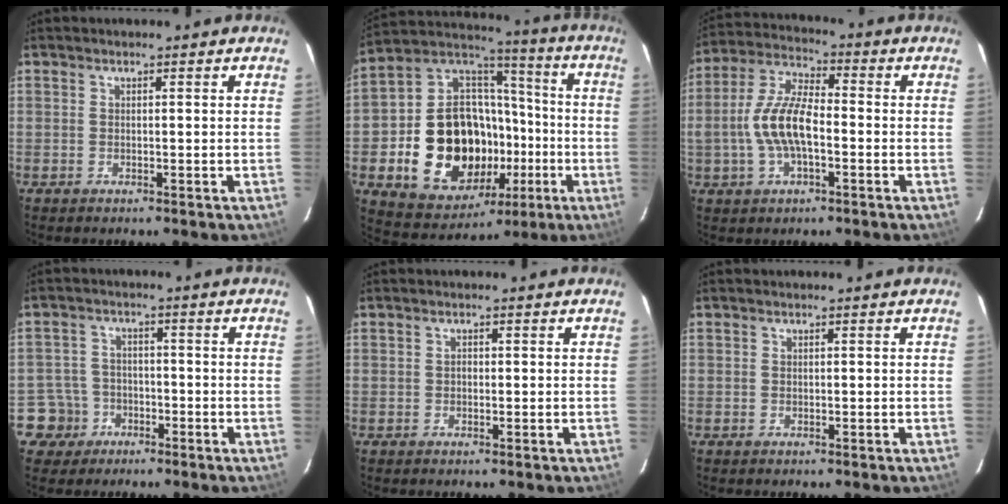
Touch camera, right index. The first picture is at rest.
{"total": 24.2, "force": [-6.1, 18.5, 14.4], "torque": [-0.302, 0.047, -0.068]}
{"total": 11.4, "force": [-2.2, 4.9, 10.1], "torque": [-0.213, 0.010, -0.042]}
{"total": 5.6, "force": [-2.8, 4.9, 0.0], "torque": [-0.012, 0.022, -0.052]}
{"total": 0.6, "force": [0.0, 0.6, 0.2], "torque": [-0.001, 0.002, -0.002]}
{"total": 0.0}